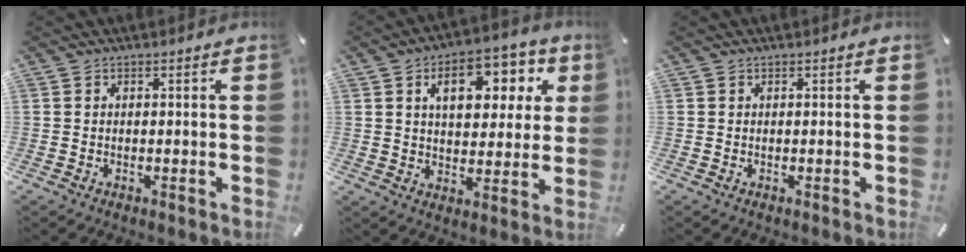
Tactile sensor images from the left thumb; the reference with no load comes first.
{"total": 13.7, "force": [5.3, 8.5, 9.2], "torque": [-0.130, -0.008, 0.086]}
{"total": 0.0}